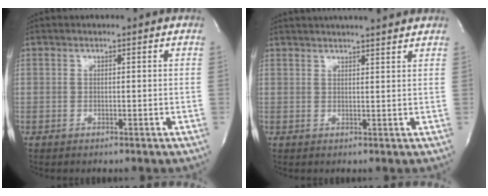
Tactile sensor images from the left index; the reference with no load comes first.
{"total": 10.9, "force": [9.9, 0.6, 4.5], "torque": [-0.073, 0.023, 0.125]}